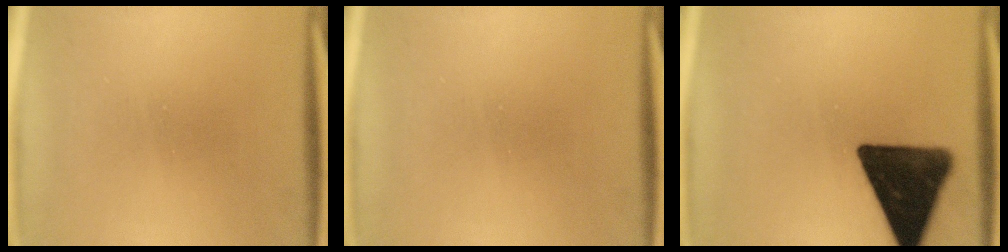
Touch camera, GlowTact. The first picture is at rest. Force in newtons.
{"total": 0.0}
{"total": 16.7}